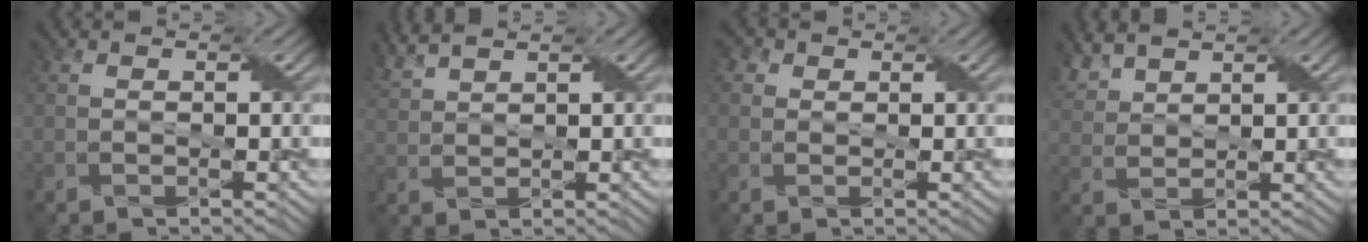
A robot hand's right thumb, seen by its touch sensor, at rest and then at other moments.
{"total": 3.5, "force": [3.2, 0.4, 1.5], "torque": [-0.048, 0.014, 0.071]}
{"total": 2.4, "force": [1.2, 2.0, 0.9], "torque": [-0.026, 0.006, 0.004]}
{"total": 4.3, "force": [3.5, 1.7, 2.0], "torque": [-0.061, 0.014, 0.078]}